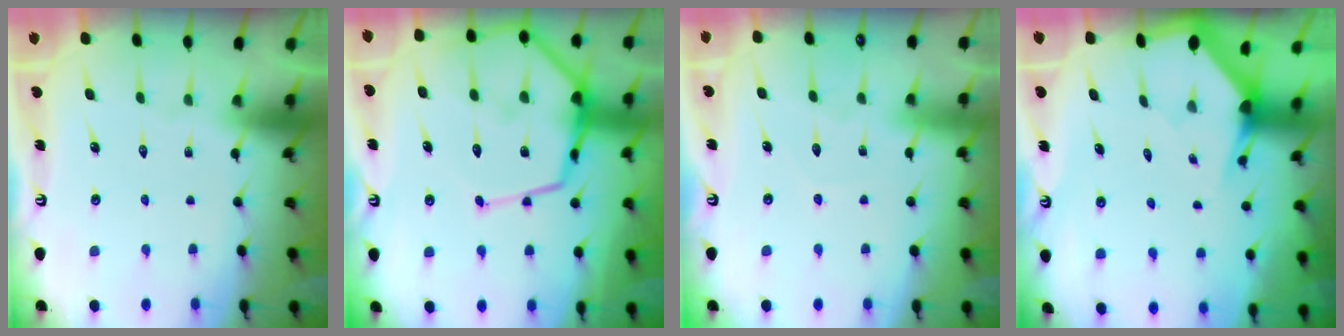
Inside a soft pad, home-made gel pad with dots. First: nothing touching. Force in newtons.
{"total": 18.5, "press": 18.5, "slide": 1.7}
{"total": 4.1, "press": 4.1, "slide": 0.4}
{"total": 2.8, "press": 2.8, "slide": 0.1}